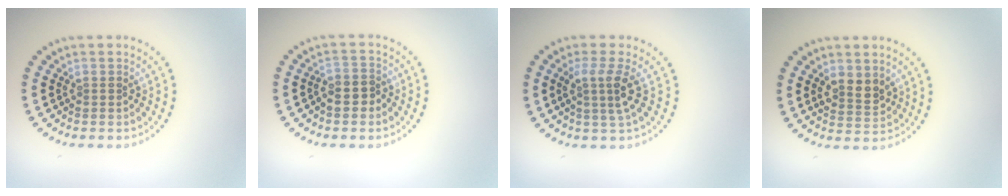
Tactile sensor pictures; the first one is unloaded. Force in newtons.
{"total": 1.6, "press": 1.4, "slide": 0.9}
{"total": 2.9, "press": 2.1, "slide": 2.0}
{"total": 2.4, "press": 2.3, "slide": 0.8}